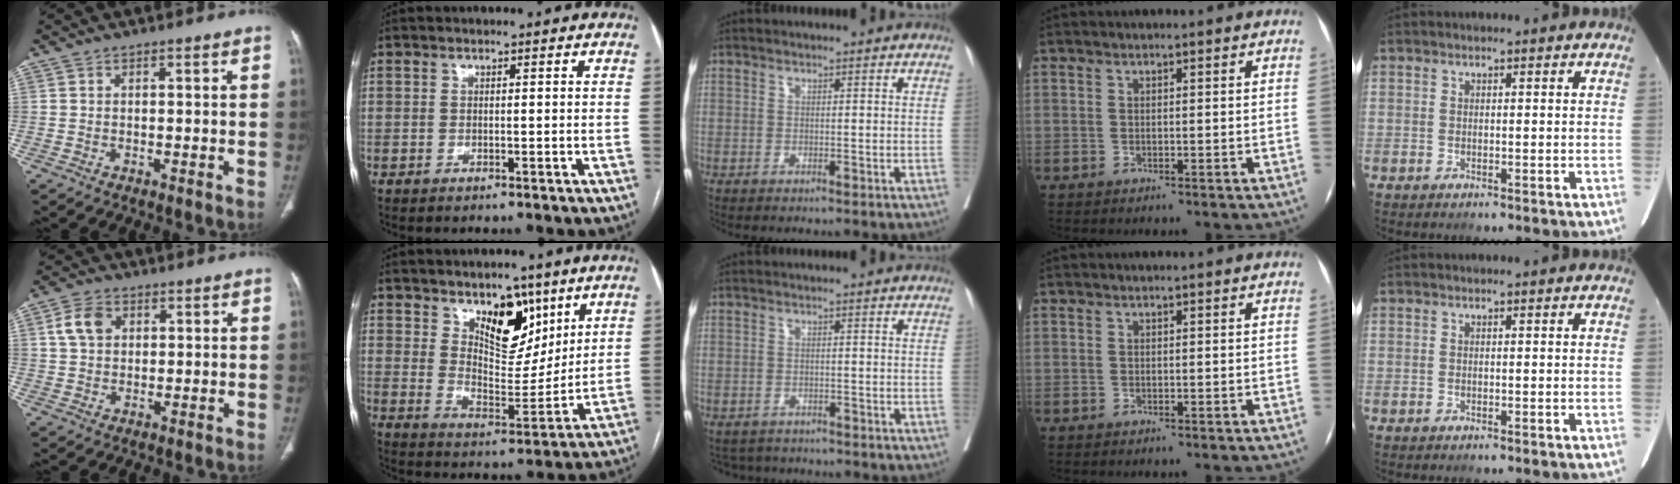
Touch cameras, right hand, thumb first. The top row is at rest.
{"thumb": {"total": 5.5, "force": [1.7, 4.1, 3.3], "torque": [-0.054, 0.004, 0.031]}, "index": {"total": 9.9, "force": [6.0, 4.8, 6.2], "torque": [-0.096, -0.008, 0.109]}, "middle": {"total": 3.6, "force": [-3.5, 1.1, -0.3], "torque": [0.007, -0.004, -0.053]}}